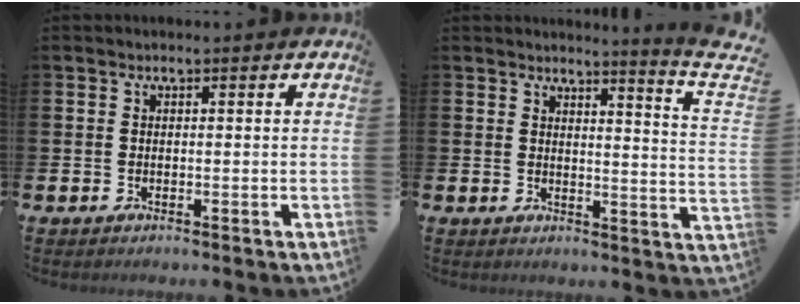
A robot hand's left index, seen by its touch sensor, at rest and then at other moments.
{"total": 2.7, "force": [2.4, -0.9, 0.8], "torque": [-0.008, -0.043, 0.028]}